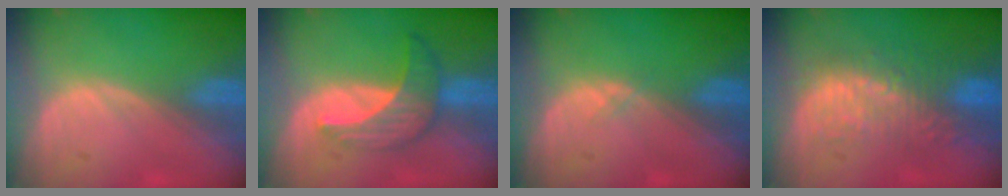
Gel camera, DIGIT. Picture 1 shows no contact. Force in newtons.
{"total": 7.3, "press": 6.6, "slide": 3.1}
{"total": 0.6, "press": 0.5, "slide": 0.2}
{"total": 10.2, "press": 9.1, "slide": 4.7}